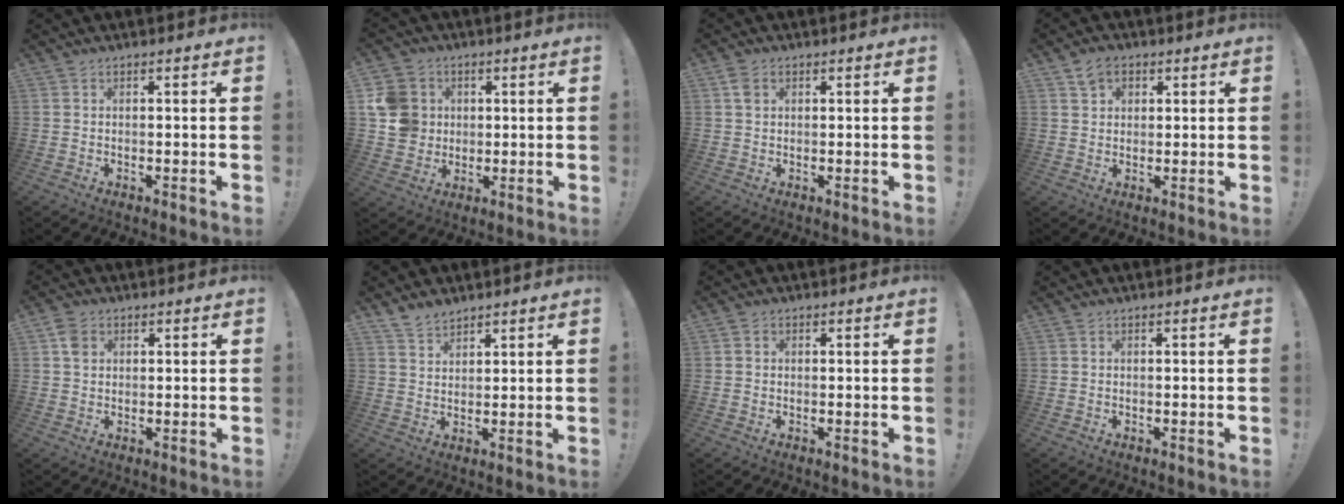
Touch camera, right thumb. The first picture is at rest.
{"total": 10.8, "force": [2.4, 9.9, 3.6], "torque": [-0.072, -0.003, 0.053]}
{"total": 3.0, "force": [1.3, 2.1, 1.8], "torque": [-0.027, 0.000, 0.024]}
{"total": 4.7, "force": [2.6, 3.6, 1.6], "torque": [-0.023, -0.005, 0.049]}
{"total": 4.3, "force": [1.5, 3.4, 2.3], "torque": [-0.036, 0.005, 0.031]}
{"total": 4.7, "force": [4.1, 1.9, 1.0], "torque": [-0.016, -0.027, 0.078]}
{"total": 1.0, "force": [0.1, 1.0, 0.2], "torque": [-0.005, 0.004, 0.002]}
{"total": 0.0}